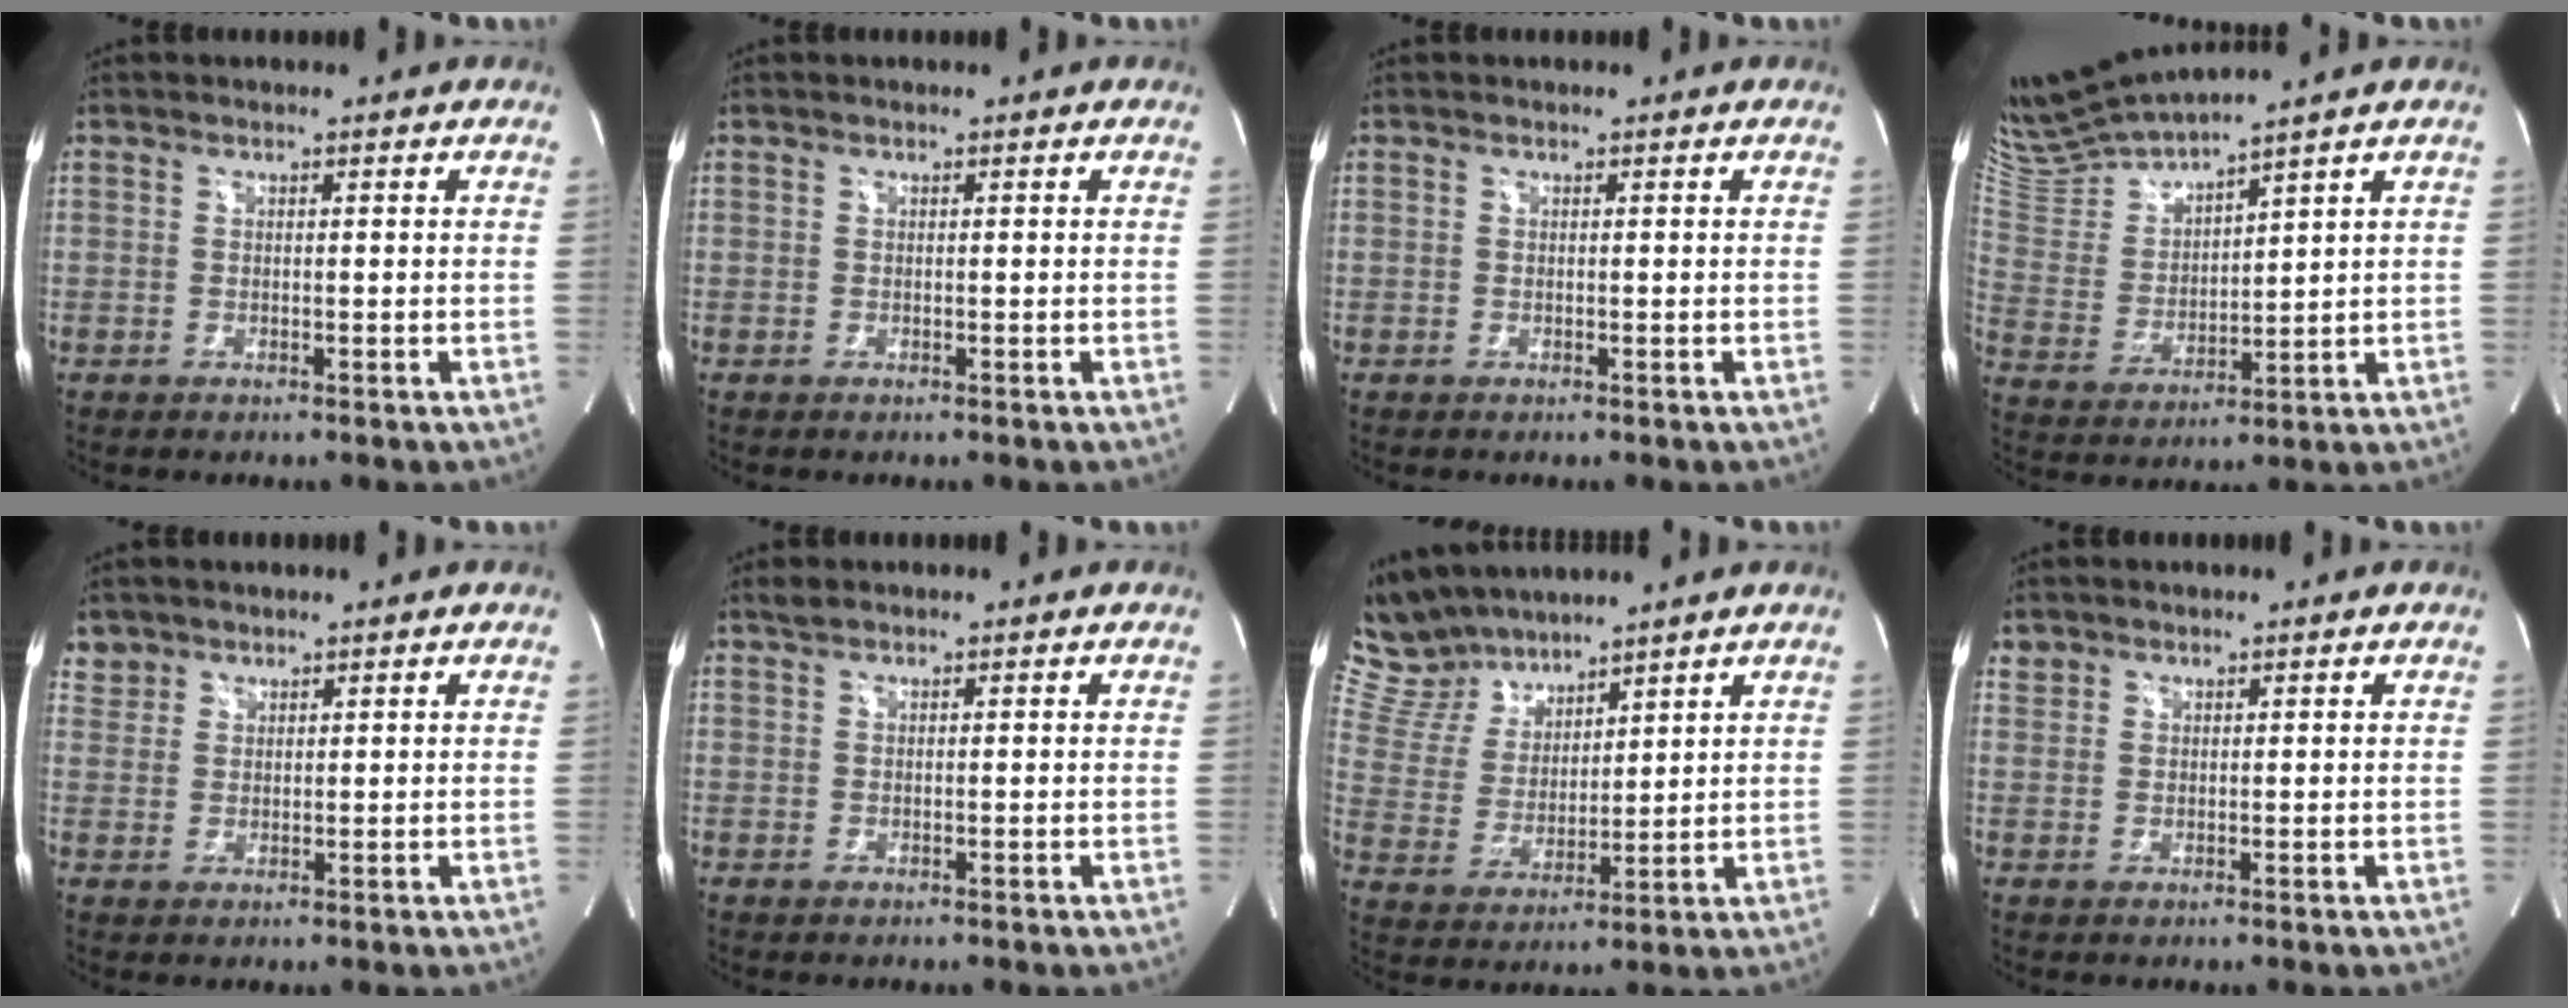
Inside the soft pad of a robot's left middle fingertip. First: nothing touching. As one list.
[{"total": 0.0}, {"total": 0.0}, {"total": 10.4, "force": [10.0, -1.3, 2.8], "torque": [-0.080, 0.000, 0.216]}, {"total": 2.7, "force": [2.1, 1.6, -0.4], "torque": [0.014, 0.008, 0.040]}, {"total": 0.7, "force": [0.7, 0.1, 0.3], "torque": [-0.014, 0.011, 0.018]}, {"total": 9.6, "force": [8.9, 3.1, 1.7], "torque": [-0.056, 0.020, 0.189]}, {"total": 1.5, "force": [1.2, 0.9, -0.2], "torque": [0.008, 0.008, 0.020]}]